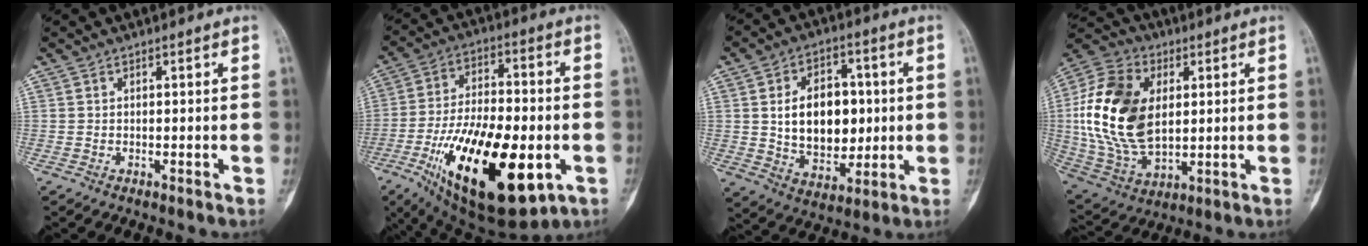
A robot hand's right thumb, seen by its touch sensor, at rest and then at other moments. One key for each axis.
{"total": 26.9, "fx": -8.4, "fy": 11.5, "fz": 22.8, "tx": -0.405, "ty": 0.000, "tz": -0.118}
{"total": 14.8, "fx": 1.1, "fy": 10.1, "fz": 10.9, "tx": -0.125, "ty": 0.002, "tz": 0.028}
{"total": 21.4, "fx": 2.8, "fy": 13.5, "fz": 16.3, "tx": -0.319, "ty": -0.007, "tz": 0.057}